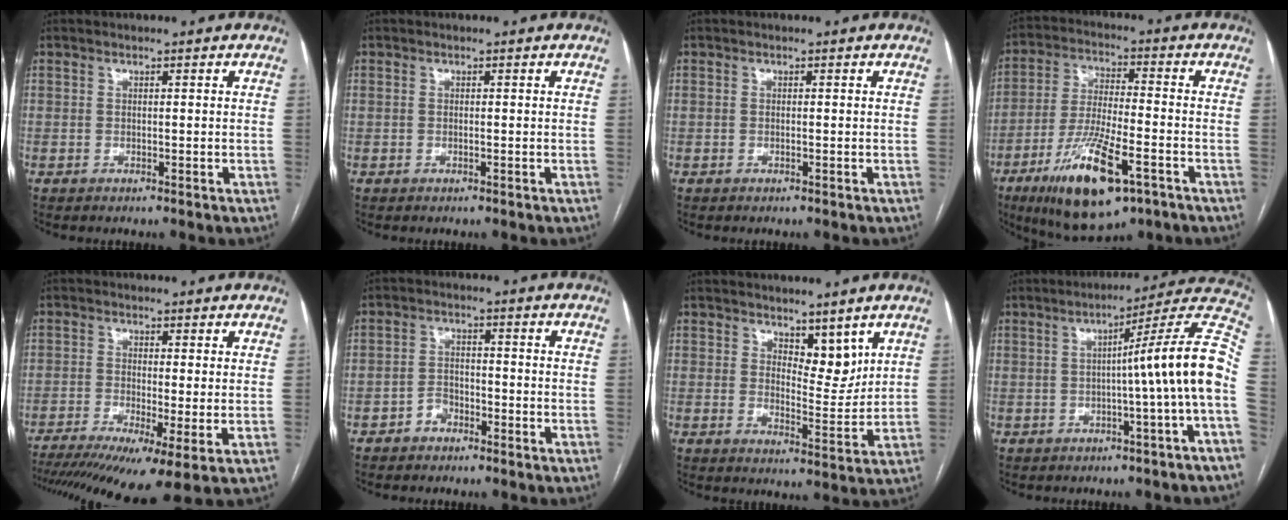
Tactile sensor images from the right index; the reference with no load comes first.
{"total": 0.0}
{"total": 0.0}
{"total": 16.1, "force": [-8.2, 4.2, 13.2], "torque": [-0.260, -0.027, -0.134]}
{"total": 14.6, "force": [-8.9, 2.2, 11.3], "torque": [-0.184, -0.022, -0.139]}
{"total": 2.6, "force": [-1.8, 1.7, 0.9], "torque": [-0.013, 0.008, -0.029]}
{"total": 5.1, "force": [3.6, 2.3, 2.8], "torque": [-0.038, -0.009, 0.064]}
{"total": 12.8, "force": [-1.6, -2.1, 12.5], "torque": [-0.150, 0.030, -0.030]}